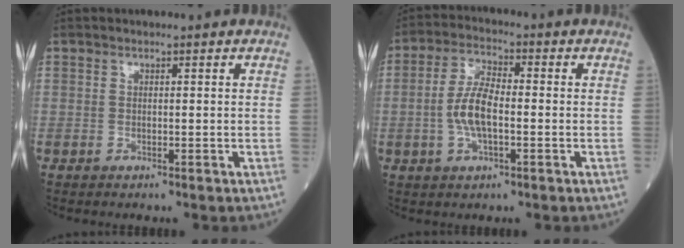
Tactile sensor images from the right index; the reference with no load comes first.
{"total": 6.8, "force": [-1.0, 2.3, 6.3], "torque": [-0.136, 0.008, -0.024]}